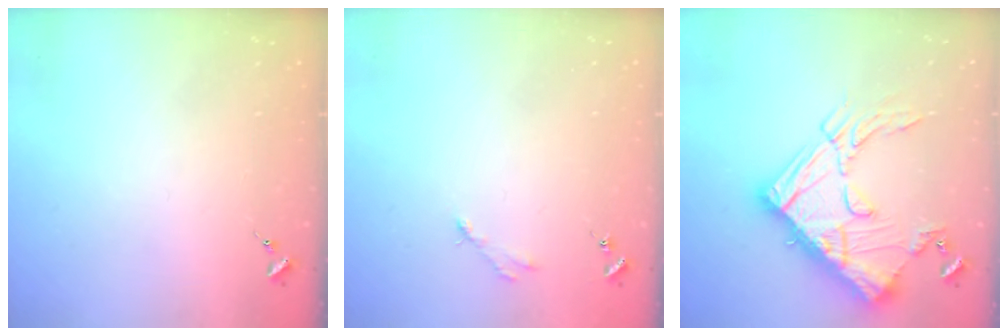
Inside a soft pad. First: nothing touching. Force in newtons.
{"total": 2.5, "press": 2.5, "slide": 0.3}
{"total": 24.8, "press": 24.7, "slide": 2.3}